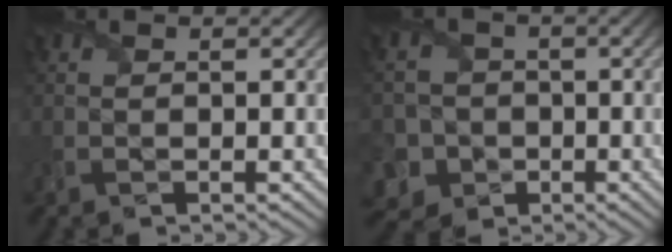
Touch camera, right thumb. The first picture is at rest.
{"total": 8.3, "force": [-2.5, 7.7, 1.7], "torque": [-0.066, -0.007, -0.075]}